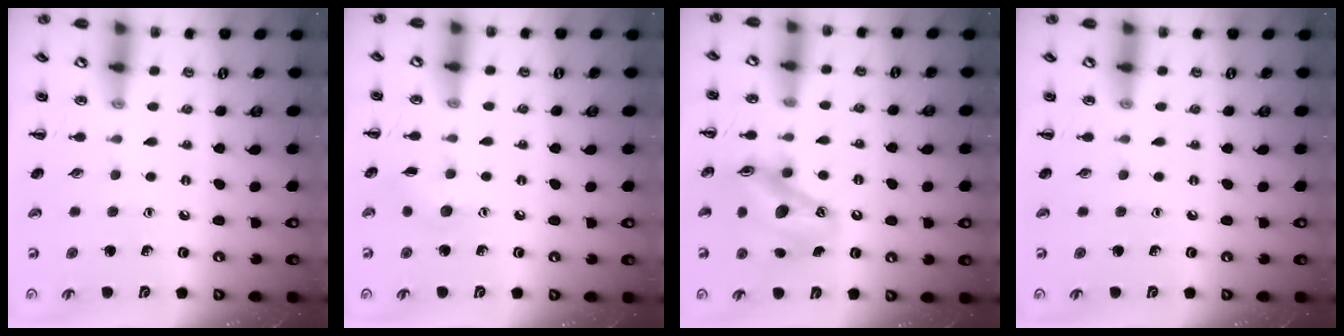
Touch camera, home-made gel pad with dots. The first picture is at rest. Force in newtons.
{"total": 5.5, "press": 5.3, "slide": 1.3}
{"total": 12.4, "press": 11.8, "slide": 3.6}
{"total": 0.0}